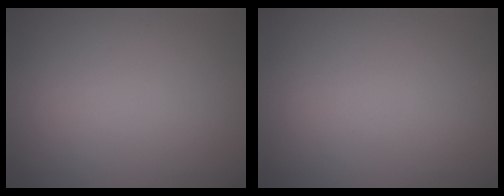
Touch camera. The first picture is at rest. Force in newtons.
{"total": 0.0}